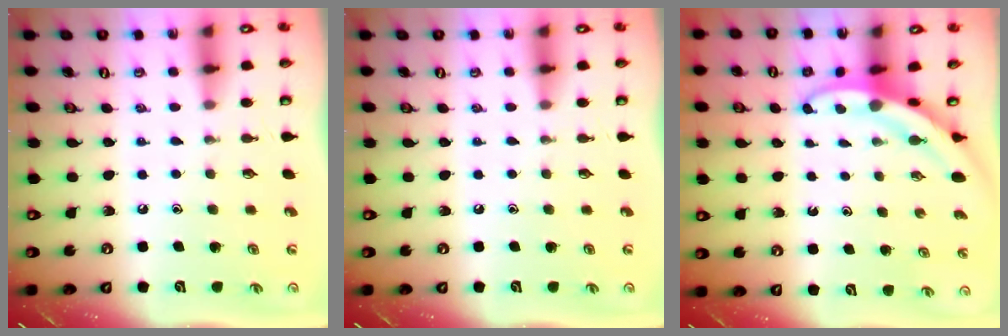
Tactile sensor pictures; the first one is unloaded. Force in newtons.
{"total": 0.0}
{"total": 3.6, "press": 3.5, "slide": 0.4}